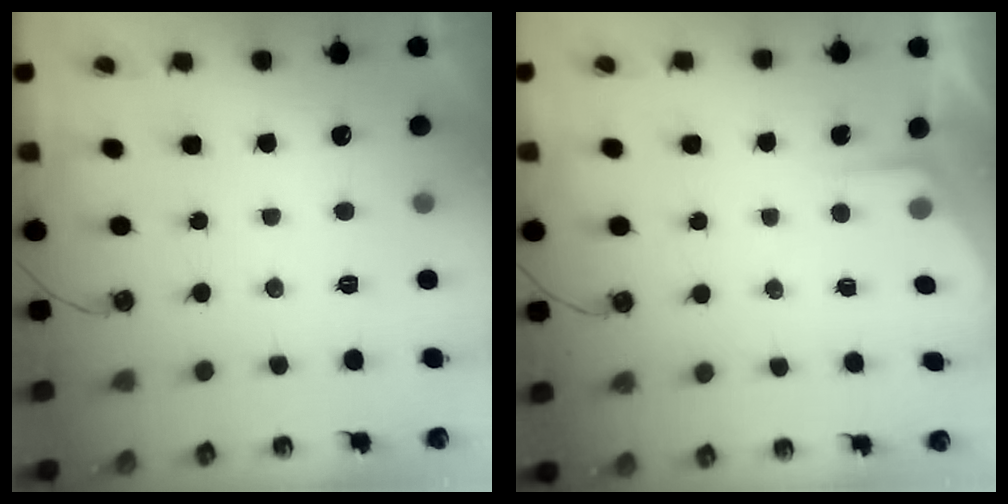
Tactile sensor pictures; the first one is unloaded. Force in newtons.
{"total": 2.2, "press": 2.2, "slide": 0.4}